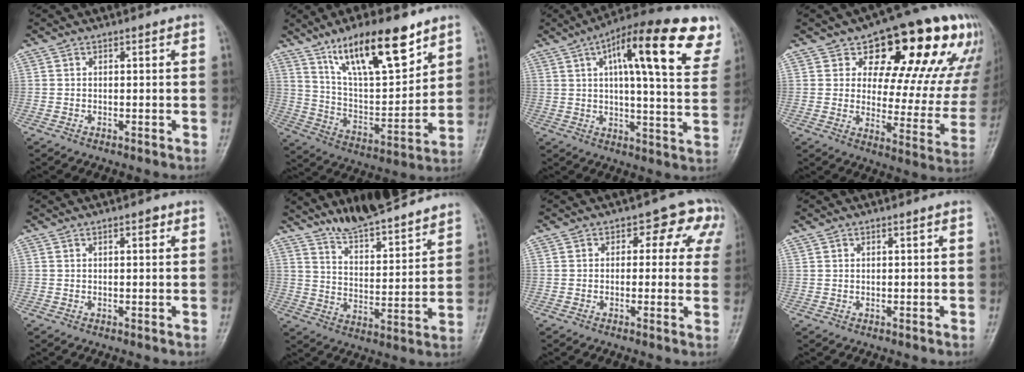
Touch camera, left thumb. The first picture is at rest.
{"total": 18.3, "force": [11.6, 5.9, 12.8], "torque": [-0.181, -0.056, 0.214]}
{"total": 23.1, "force": [10.6, 6.4, 19.5], "torque": [-0.256, -0.001, 0.146]}
{"total": 23.5, "force": [11.5, 10.7, 17.4], "torque": [-0.182, -0.018, 0.164]}
{"total": 1.4, "force": [0.7, 0.6, 1.1], "torque": [-0.012, 0.001, 0.007]}
{"total": 14.6, "force": [13.1, 2.3, 6.0], "torque": [-0.072, -0.075, 0.214]}
{"total": 8.0, "force": [2.8, 5.3, 5.3], "torque": [-0.003, 0.010, 0.022]}
{"total": 0.5, "force": [0.4, 0.3, 0.2], "torque": [-0.004, 0.001, 0.010]}